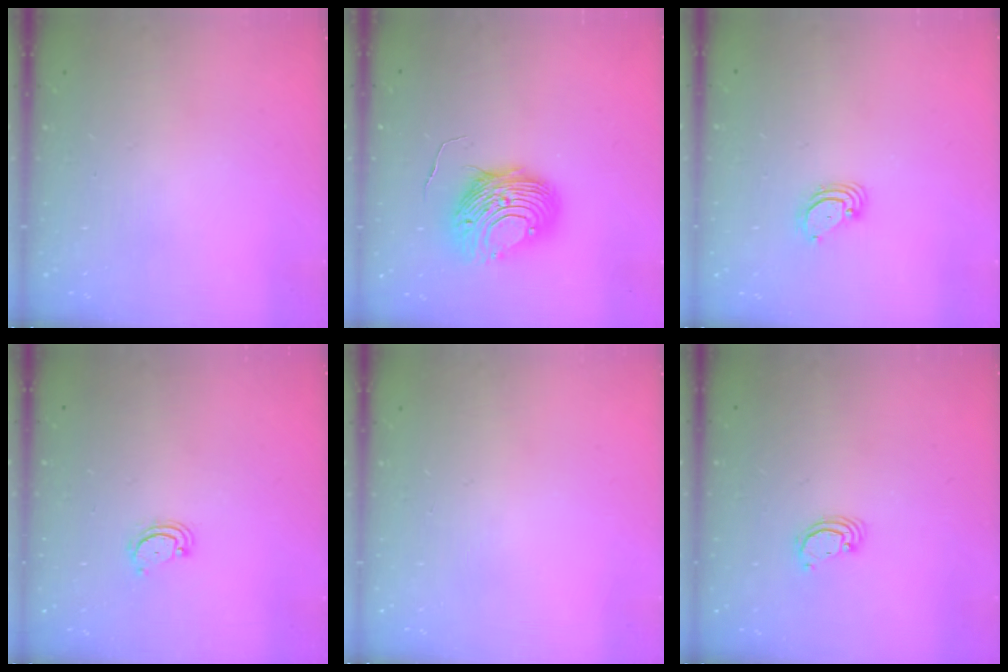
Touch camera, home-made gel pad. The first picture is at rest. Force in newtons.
{"total": 10.6, "press": 10.6, "slide": 0.9}
{"total": 4.1, "press": 4.0, "slide": 0.3}
{"total": 3.2, "press": 3.2, "slide": 0.3}
{"total": 0.0}
{"total": 2.6, "press": 2.6, "slide": 0.2}